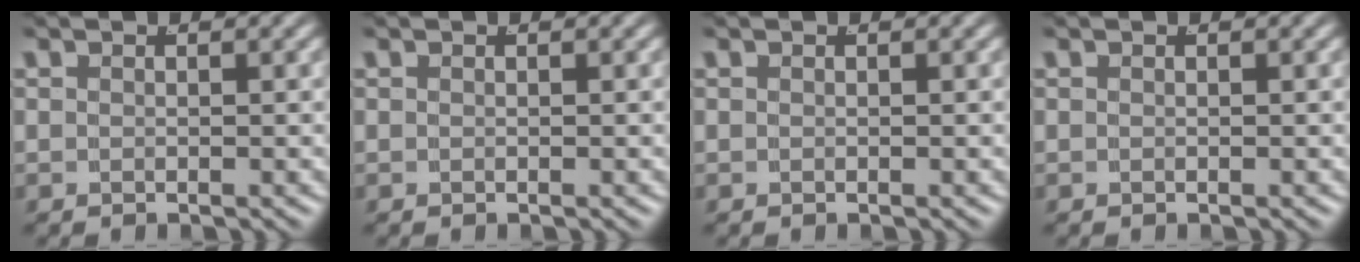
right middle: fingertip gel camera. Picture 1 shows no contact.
{"total": 0.0}
{"total": 0.0}
{"total": 0.0}